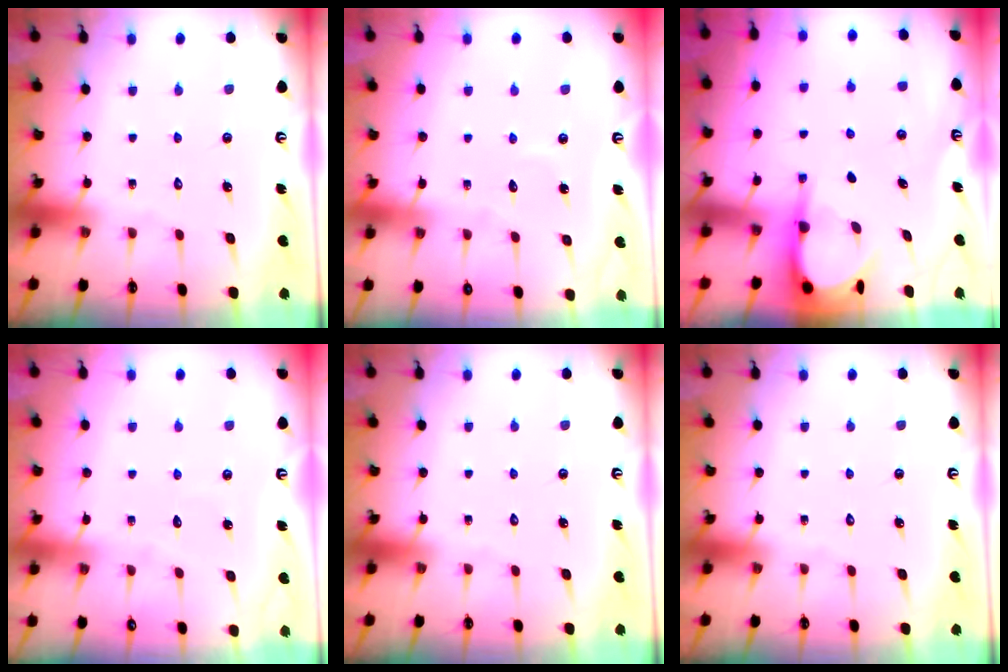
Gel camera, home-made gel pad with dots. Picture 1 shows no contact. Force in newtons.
{"total": 4.1, "press": 4.0, "slide": 0.4}
{"total": 6.0, "press": 6.0, "slide": 0.3}
{"total": 4.5, "press": 4.4, "slide": 0.3}
{"total": 0.0}
{"total": 0.0}